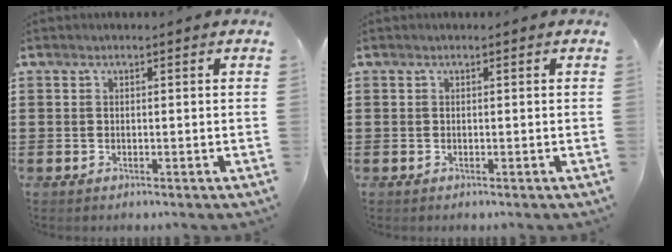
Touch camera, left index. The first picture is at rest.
{"total": 0.0}